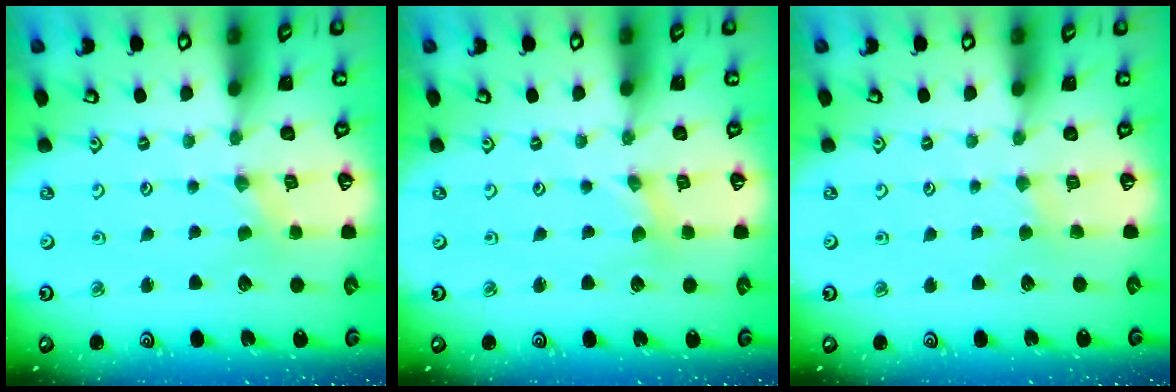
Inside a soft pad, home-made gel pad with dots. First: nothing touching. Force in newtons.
{"total": 0.0}
{"total": 1.6, "press": 1.6, "slide": 0.3}